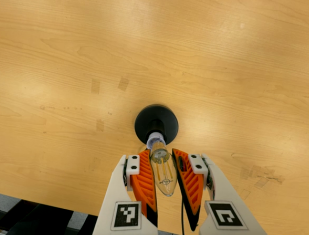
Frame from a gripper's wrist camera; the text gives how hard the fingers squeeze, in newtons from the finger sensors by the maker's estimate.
{"total": 20.5, "left": 22.2, "right": 18.8}